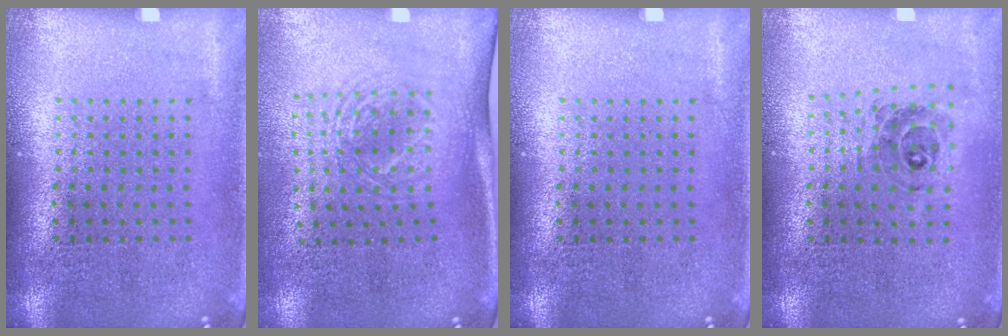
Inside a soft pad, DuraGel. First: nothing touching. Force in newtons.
{"total": 1.6, "press": 1.3, "slide": 1.0}
{"total": 0.0}
{"total": 0.5, "press": 0.5, "slide": 0.2}